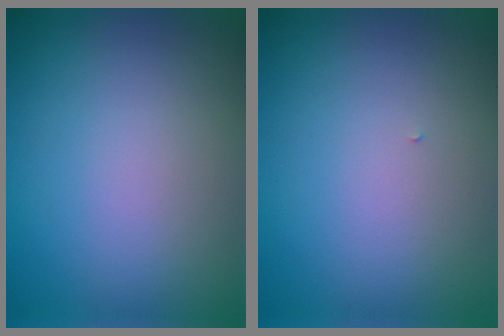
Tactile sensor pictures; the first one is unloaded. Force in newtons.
{"total": 0.0}